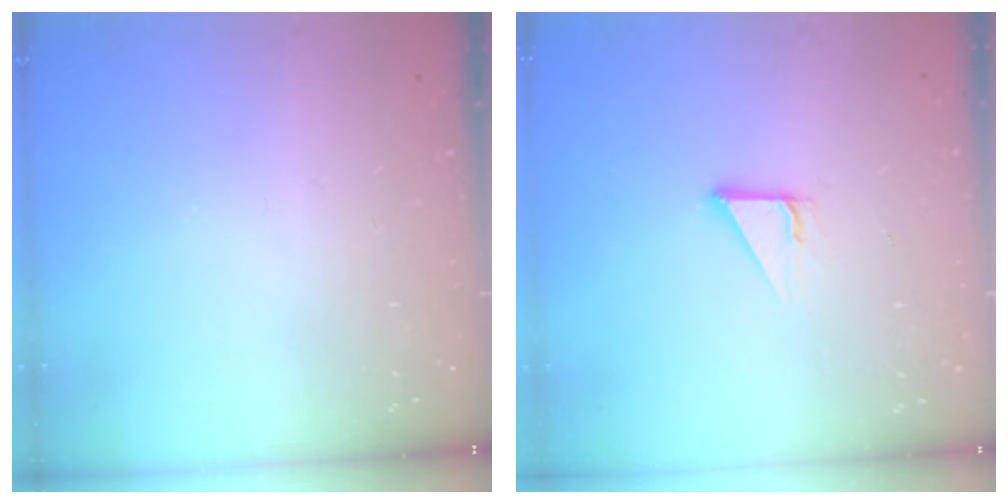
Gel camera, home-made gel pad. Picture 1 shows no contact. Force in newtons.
{"total": 3.4, "press": 3.4, "slide": 0.3}